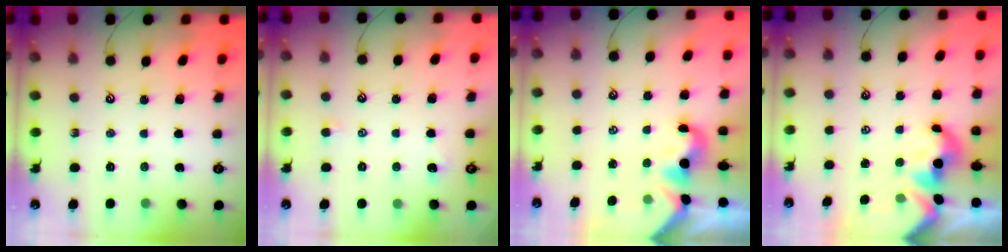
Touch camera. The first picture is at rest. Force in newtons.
{"total": 2.2, "press": 2.1, "slide": 0.3}
{"total": 1.6, "press": 1.5, "slide": 0.4}
{"total": 1.5, "press": 1.5, "slide": 0.1}